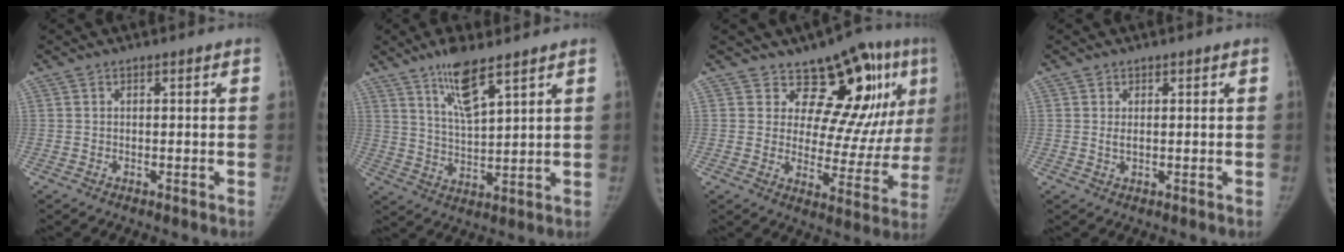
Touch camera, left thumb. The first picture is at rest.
{"total": 8.9, "force": [5.9, 1.9, 6.4], "torque": [-0.115, -0.037, 0.115]}
{"total": 16.8, "force": [9.1, 8.7, 11.1], "torque": [-0.074, -0.051, 0.121]}
{"total": 1.3, "force": [0.3, 0.8, 0.9], "torque": [-0.013, -0.004, 0.008]}